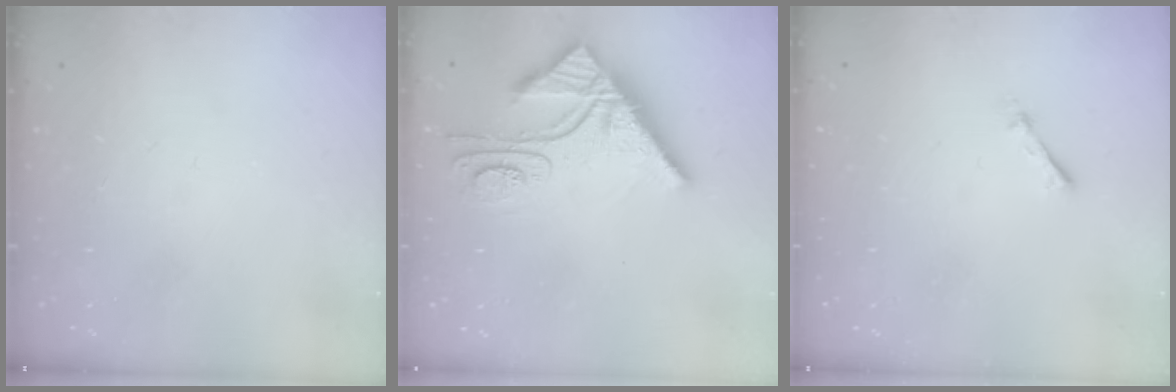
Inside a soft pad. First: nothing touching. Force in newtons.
{"total": 14.1, "press": 14.1, "slide": 0.9}
{"total": 1.7, "press": 1.7, "slide": 0.2}